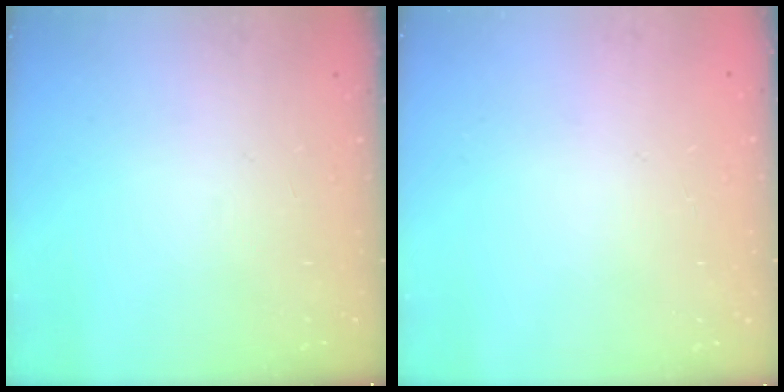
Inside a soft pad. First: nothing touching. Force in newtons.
{"total": 0.0}